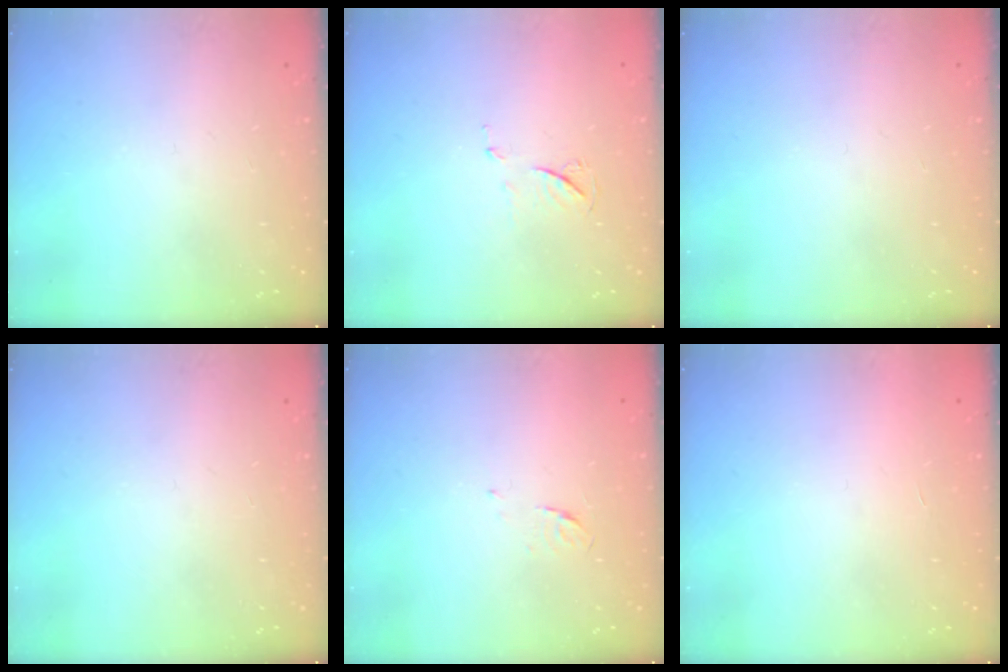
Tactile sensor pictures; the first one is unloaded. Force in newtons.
{"total": 6.0, "press": 6.0, "slide": 0.7}
{"total": 0.0}
{"total": 0.0}
{"total": 3.5, "press": 3.4, "slide": 0.8}
{"total": 1.7, "press": 1.7, "slide": 0.1}